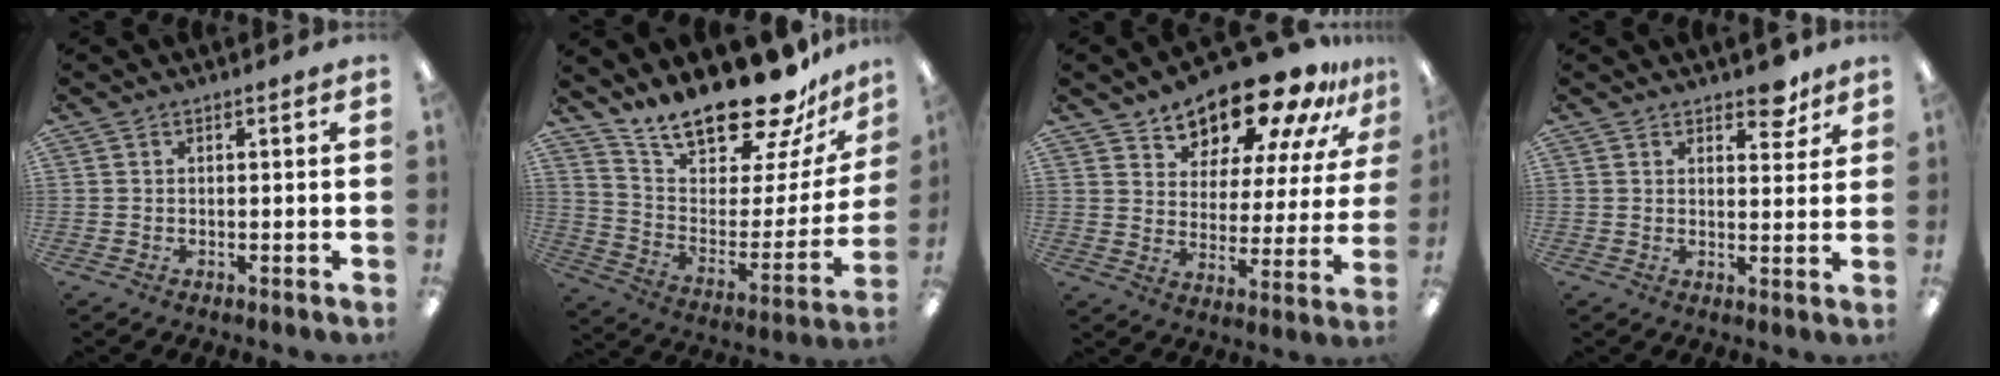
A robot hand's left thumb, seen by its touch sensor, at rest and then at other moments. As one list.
[{"total": 21.6, "force": [18.5, 6.1, 9.4], "torque": [-0.149, -0.142, 0.318]}, {"total": 16.8, "force": [14.8, 5.7, 5.8], "torque": [-0.102, -0.115, 0.256]}, {"total": 5.7, "force": [4.3, 2.6, 2.6], "torque": [-0.013, -0.026, 0.071]}]